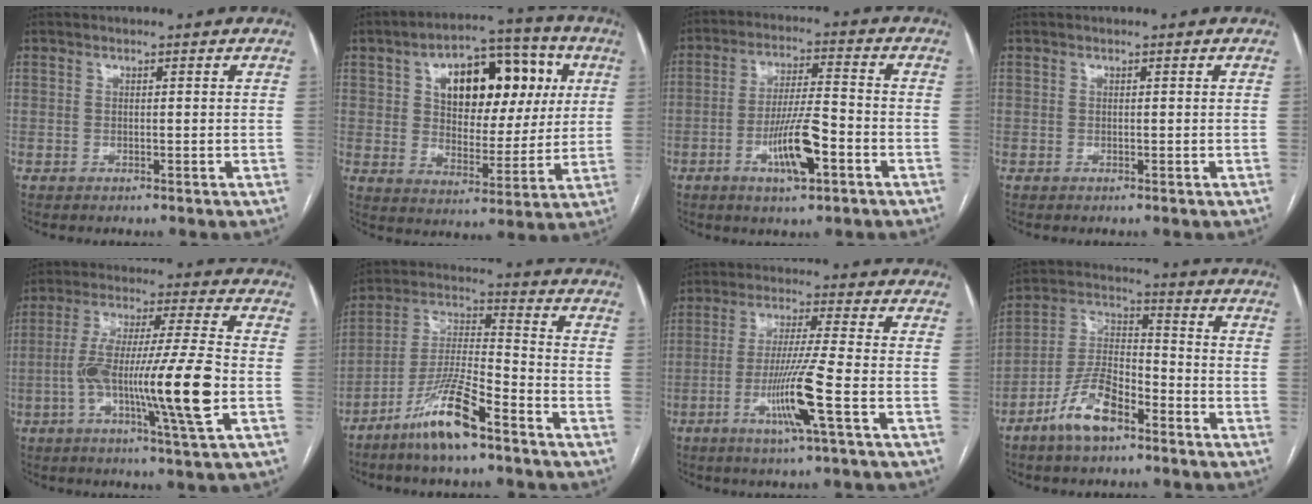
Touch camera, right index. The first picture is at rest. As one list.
[{"total": 18.1, "force": [5.6, 10.1, 13.9], "torque": [-0.213, 0.037, 0.088]}, {"total": 9.3, "force": [-3.8, 1.7, 8.3], "torque": [-0.158, -0.001, -0.064]}, {"total": 0.0}, {"total": 15.4, "force": [-3.5, -0.1, 15.0], "torque": [-0.278, 0.000, -0.068]}, {"total": 11.9, "force": [-7.8, 1.4, 8.9], "torque": [-0.181, -0.017, -0.153]}, {"total": 9.5, "force": [-3.5, -1.3, 8.7], "torque": [-0.172, -0.015, -0.069]}, {"total": 10.6, "force": [-6.4, 4.0, 7.4], "torque": [-0.160, 0.007, -0.124]}]